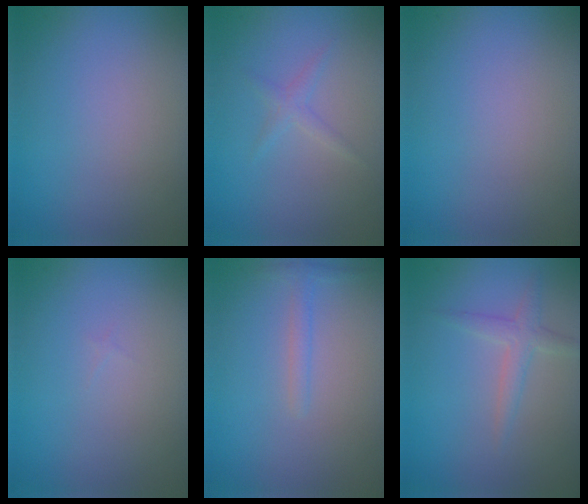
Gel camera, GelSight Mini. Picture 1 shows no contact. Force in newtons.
{"total": 1.1, "press": 1.1, "slide": 0.0}
{"total": 0.0}
{"total": 0.0}
{"total": 1.1, "press": 1.1, "slide": 0.0}
{"total": 1.9, "press": 1.9, "slide": 0.0}